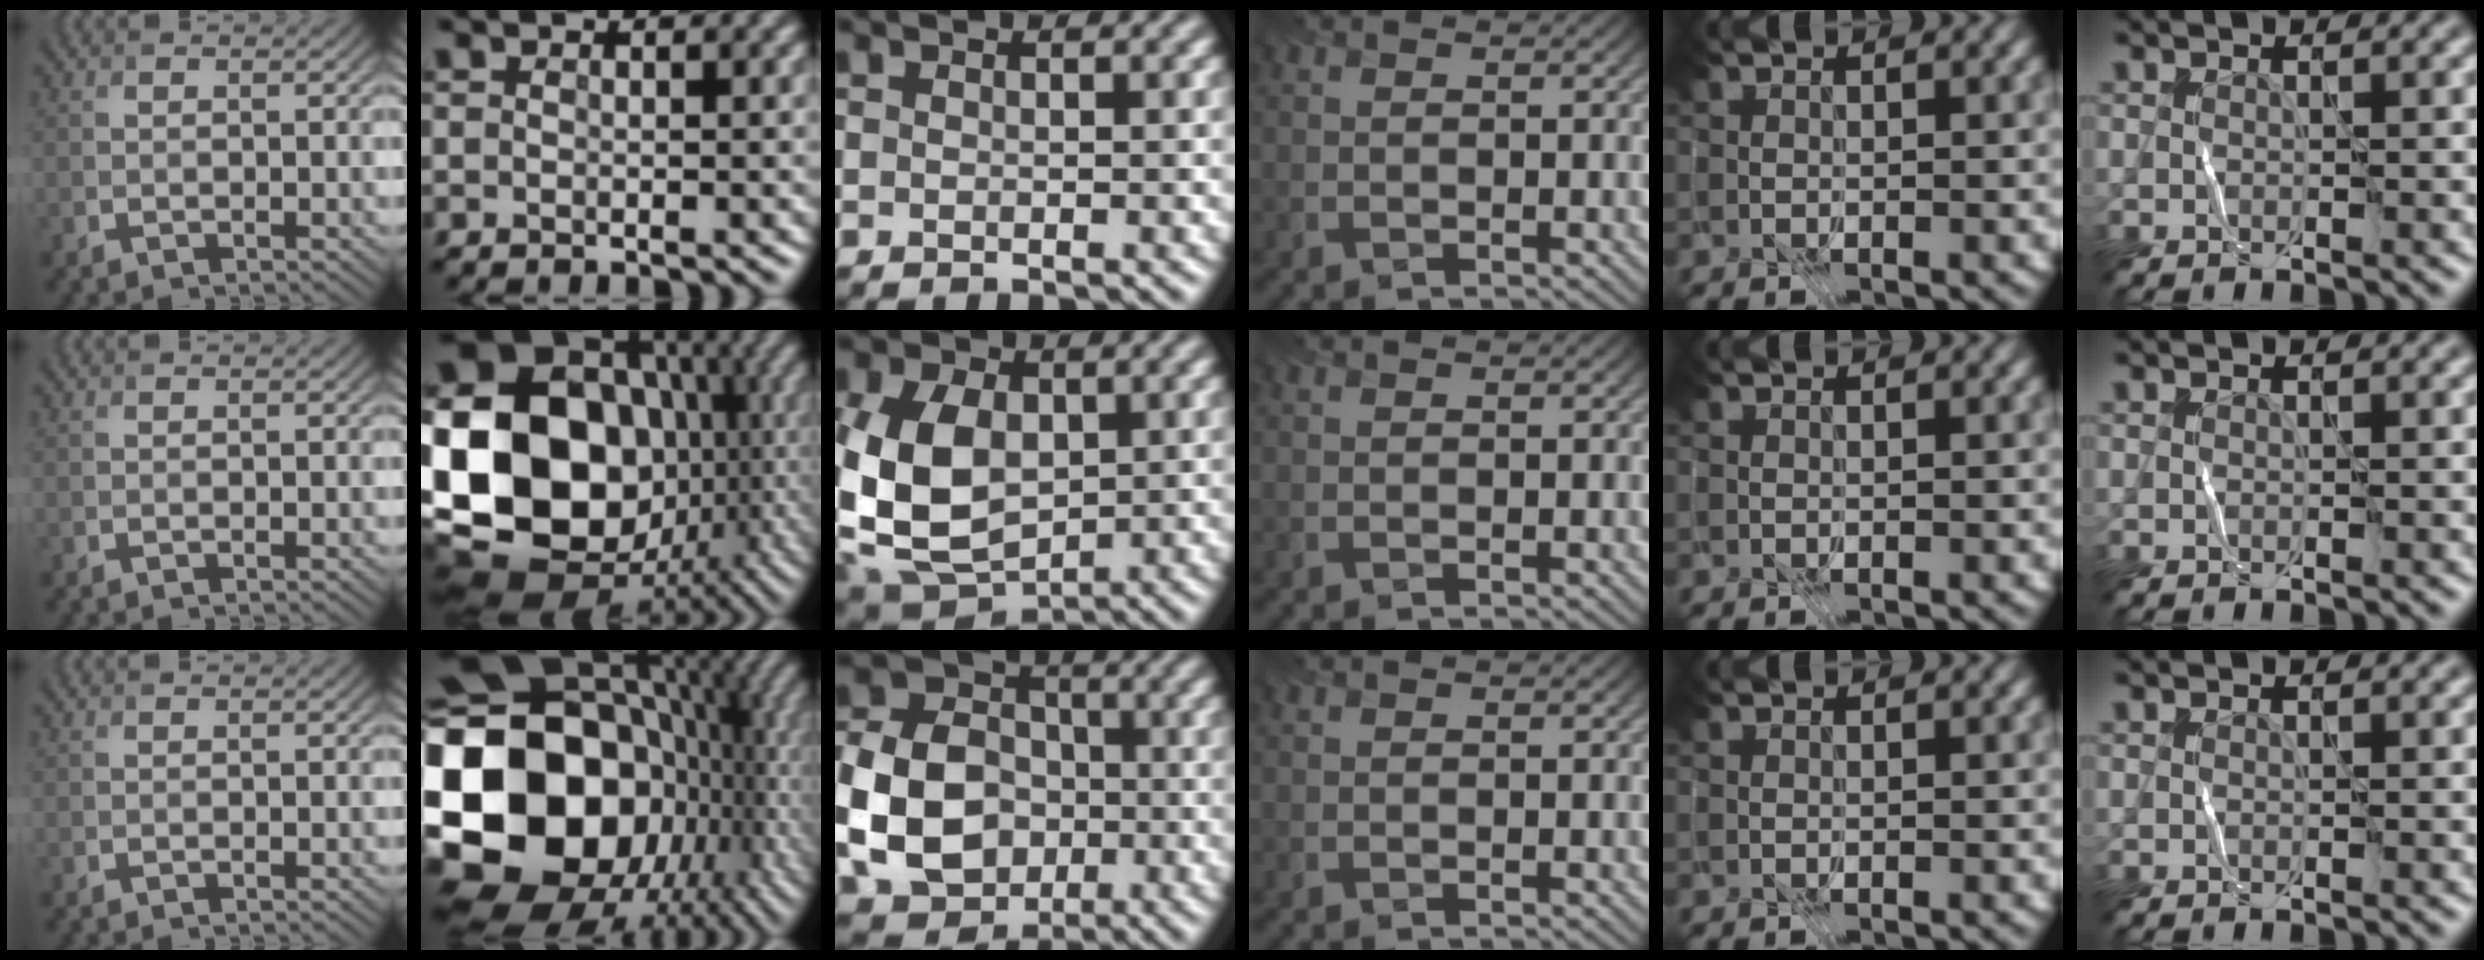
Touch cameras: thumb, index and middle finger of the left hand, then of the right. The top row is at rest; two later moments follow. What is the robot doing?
{"motion": "fold", "object": "file"}